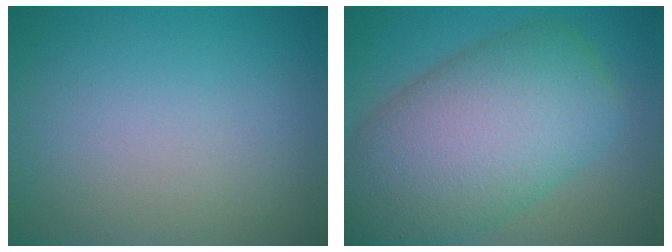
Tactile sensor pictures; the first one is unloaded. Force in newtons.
{"total": 12.3, "press": 12.3, "slide": 0.5}